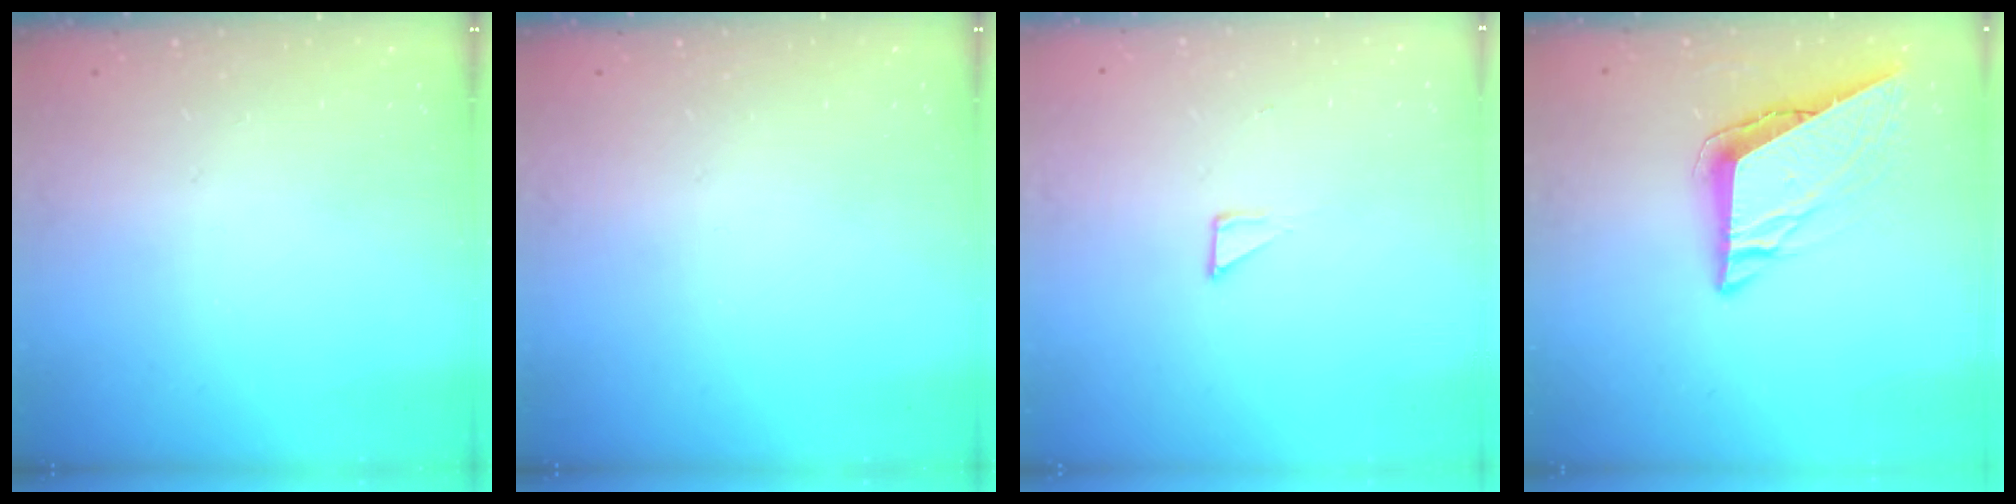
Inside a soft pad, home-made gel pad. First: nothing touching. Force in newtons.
{"total": 0.0}
{"total": 3.6, "press": 3.6, "slide": 0.4}
{"total": 8.7, "press": 8.6, "slide": 0.7}